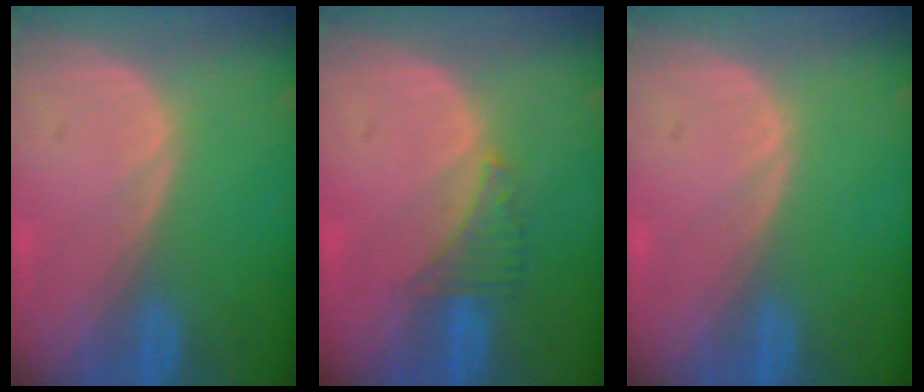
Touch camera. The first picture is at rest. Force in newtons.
{"total": 2.9, "press": 2.9, "slide": 0.6}
{"total": 0.0}